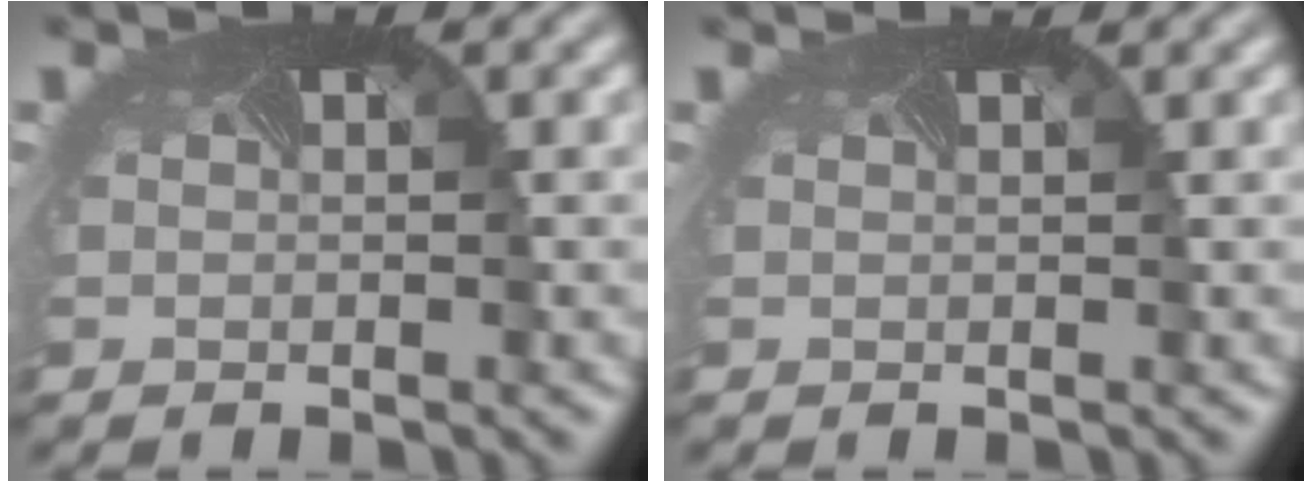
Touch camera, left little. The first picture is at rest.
{"total": 0.8, "force": [0.8, -0.2, -0.2], "torque": [0.002, -0.004, 0.010]}